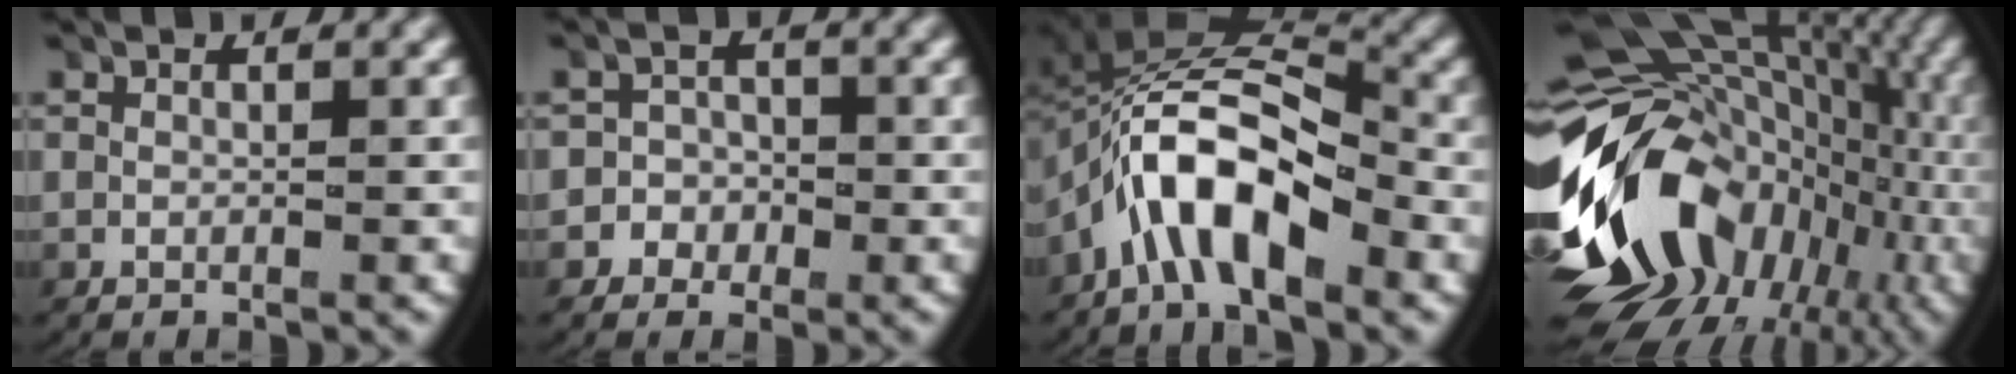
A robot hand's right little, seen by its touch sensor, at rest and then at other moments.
{"total": 3.6, "force": [-1.6, 3.2, 0.4], "torque": [0.000, 0.003, -0.037]}
{"total": 10.2, "force": [-0.9, 5.9, 8.3], "torque": [-0.164, -0.001, -0.022]}
{"total": 24.5, "force": [-2.7, 17.7, 16.7], "torque": [-0.277, -0.038, -0.036]}